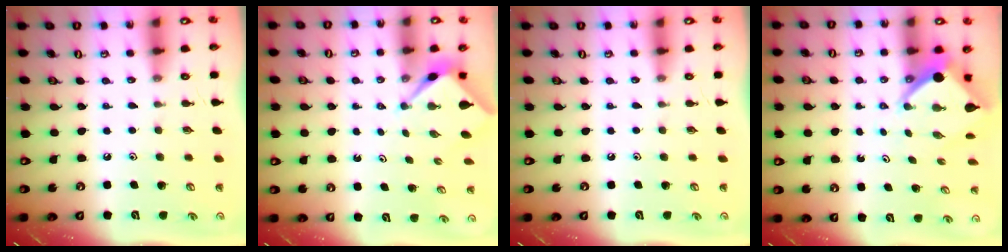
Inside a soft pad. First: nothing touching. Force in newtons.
{"total": 2.6, "press": 2.6, "slide": 0.2}
{"total": 0.0}
{"total": 6.7, "press": 6.7, "slide": 0.5}